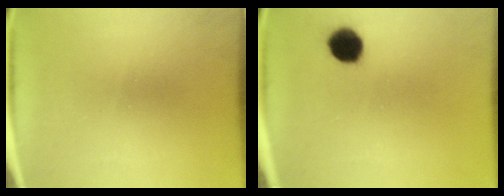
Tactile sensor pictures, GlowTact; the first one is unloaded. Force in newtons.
{"total": 6.7}